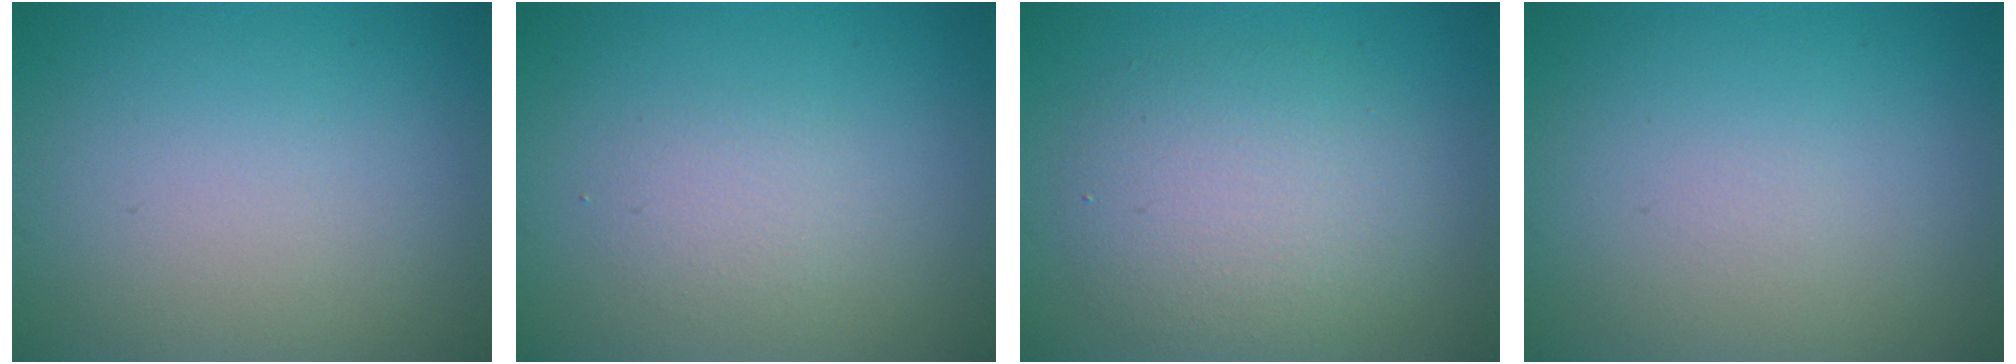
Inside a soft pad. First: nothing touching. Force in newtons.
{"total": 1.6, "press": 1.6, "slide": 0.1}
{"total": 4.7, "press": 4.7, "slide": 0.2}
{"total": 0.0}